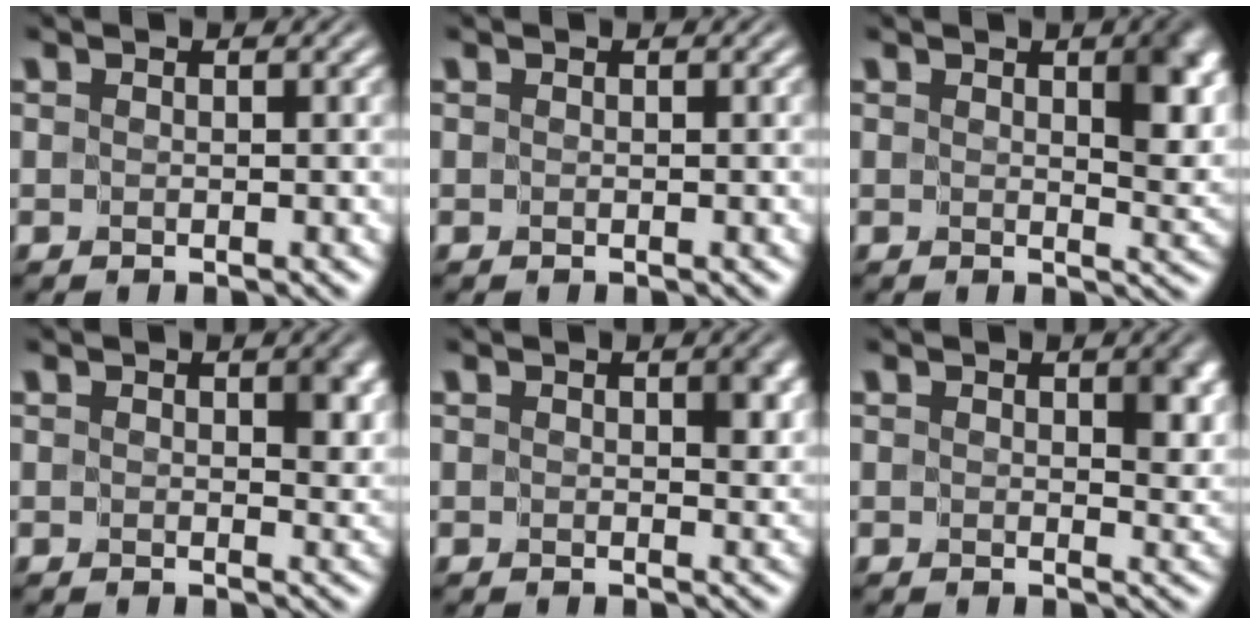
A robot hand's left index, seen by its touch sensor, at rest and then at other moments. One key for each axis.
{"total": 0.0}
{"total": 4.1, "fx": 1.3, "fy": 1.8, "fz": 3.5, "tx": -0.042, "ty": -0.008, "tz": 0.024}
{"total": 2.9, "fx": 0.6, "fy": 1.6, "fz": 2.3, "tx": -0.026, "ty": -0.004, "tz": 0.011}
{"total": 2.3, "fx": 0.4, "fy": 1.2, "fz": 1.9, "tx": -0.020, "ty": -0.003, "tz": 0.009}
{"total": 3.2, "fx": 0.7, "fy": 1.8, "fz": 2.6, "tx": -0.031, "ty": -0.005, "tz": 0.014}